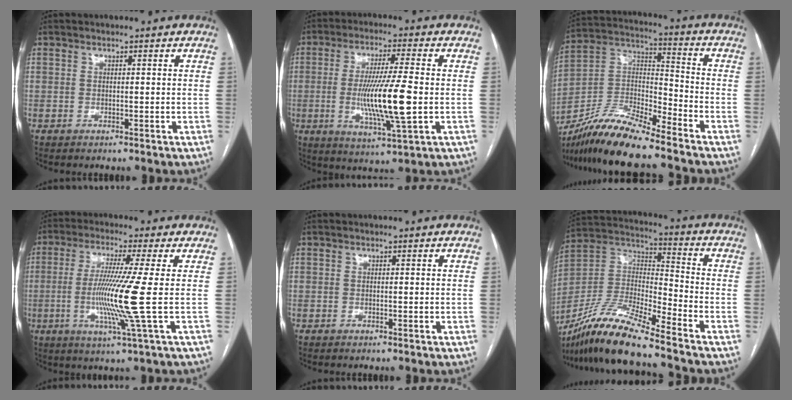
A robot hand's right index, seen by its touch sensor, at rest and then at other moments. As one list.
[{"total": 12.6, "force": [-1.5, 0.5, 12.5], "torque": [-0.237, -0.016, -0.026]}, {"total": 13.9, "force": [-12.0, 0.8, 7.1], "torque": [-0.138, 0.008, -0.224]}, {"total": 10.8, "force": [-1.4, -2.3, 10.4], "torque": [-0.213, -0.025, -0.026]}, {"total": 0.0}, {"total": 15.3, "force": [-12.7, 0.3, 8.7], "torque": [-0.175, -0.003, -0.238]}]